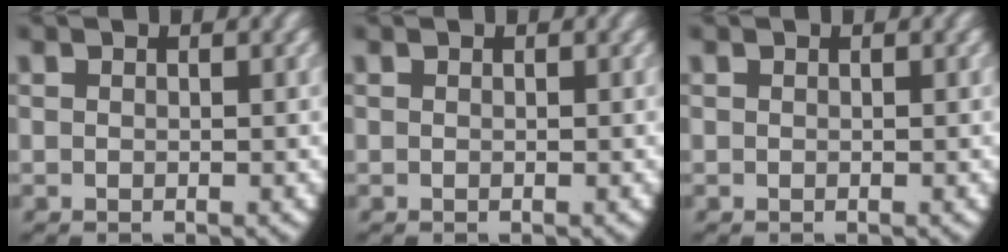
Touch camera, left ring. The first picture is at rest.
{"total": 0.0}
{"total": 0.0}